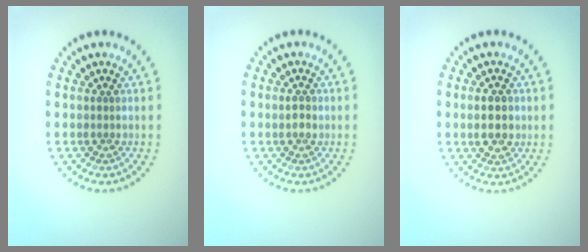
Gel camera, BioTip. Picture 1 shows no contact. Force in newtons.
{"total": 1.0, "press": 1.0, "slide": 0.2}
{"total": 2.8, "press": 2.8, "slide": 0.1}